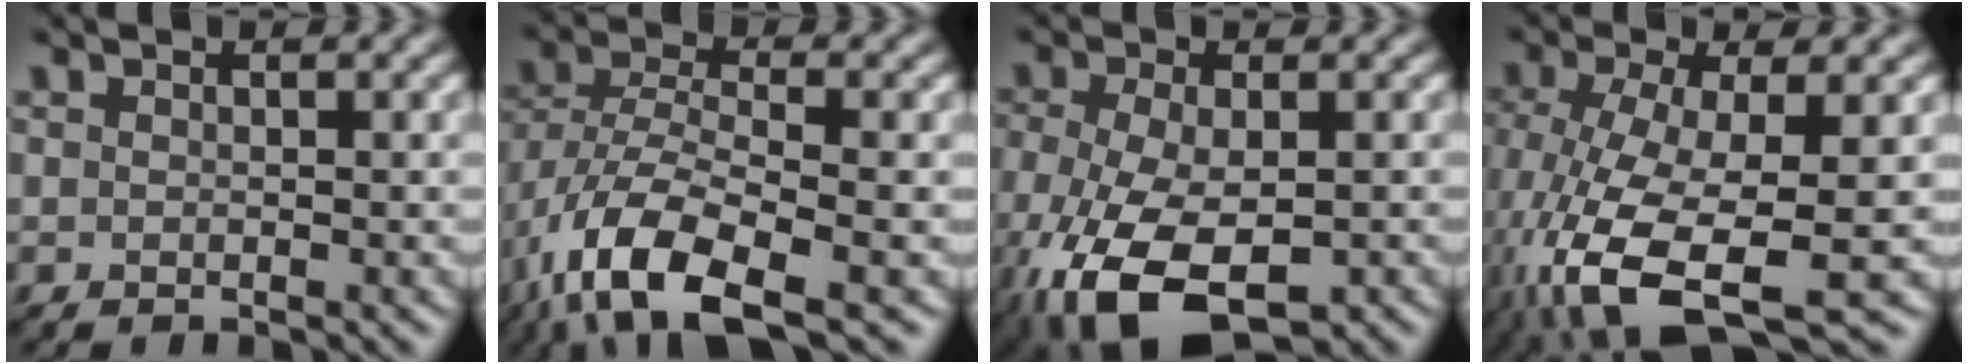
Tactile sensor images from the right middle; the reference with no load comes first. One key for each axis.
{"total": 10.0, "fx": -5.2, "fy": 4.0, "fz": 7.6, "tx": -0.159, "ty": -0.012, "tz": -0.104}
{"total": 9.9, "fx": -4.8, "fy": 4.5, "fz": 7.4, "tx": -0.166, "ty": -0.025, "tz": -0.083}
{"total": 11.8, "fx": -4.6, "fy": 4.5, "fz": 9.9, "tx": -0.215, "ty": -0.029, "tz": -0.078}